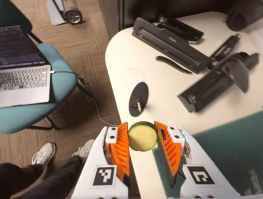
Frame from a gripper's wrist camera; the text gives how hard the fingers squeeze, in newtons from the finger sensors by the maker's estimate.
{"total": 10.1, "left": 10.2, "right": 10.0}